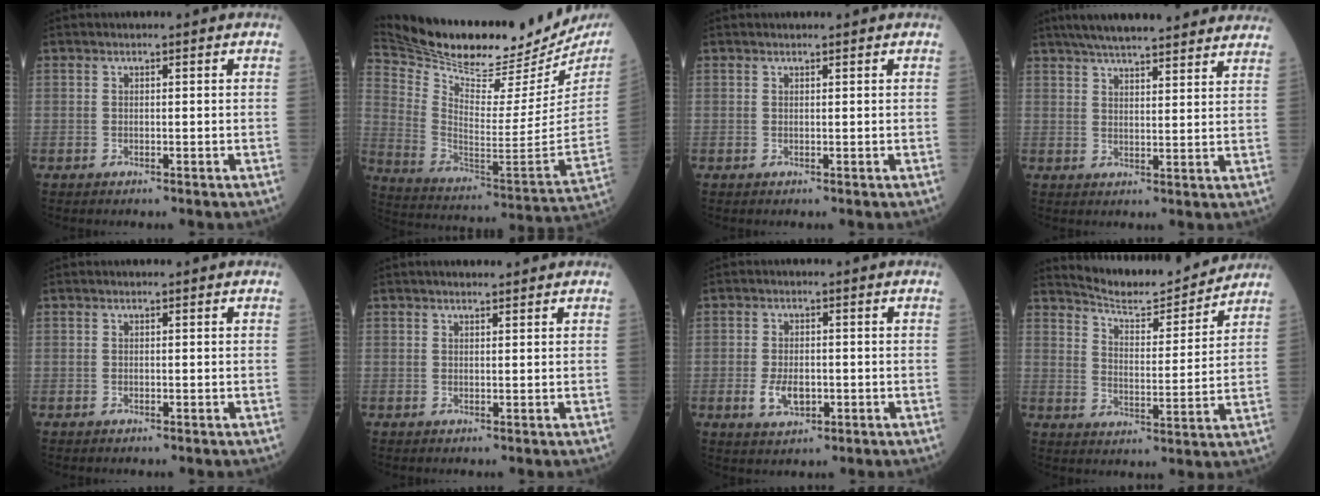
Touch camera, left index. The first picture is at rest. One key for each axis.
{"total": 30.1, "fx": 26.1, "fy": 5.7, "fz": 14.0, "tx": -0.252, "ty": -0.072, "tz": 0.375}
{"total": 0.9, "fx": 0.8, "fy": 0.0, "fz": 0.2, "tx": -0.006, "ty": 0.006, "tz": 0.013}
{"total": 19.6, "fx": 17.1, "fy": 2.7, "fz": 9.2, "tx": -0.138, "ty": 0.039, "tz": 0.226}
{"total": 0.0}
{"total": 2.7, "fx": 2.5, "fy": 0.4, "fz": 1.1, "tx": -0.013, "ty": 0.016, "tz": 0.035}
{"total": 4.2, "fx": -1.2, "fy": 2.4, "fz": 3.3, "tx": -0.068, "ty": -0.005, "tz": -0.016}
{"total": 11.7, "fx": 11.5, "fy": 0.9, "fz": 2.2, "tx": -0.042, "ty": -0.002, "tz": 0.176}